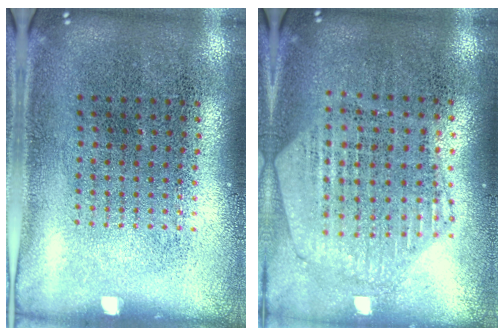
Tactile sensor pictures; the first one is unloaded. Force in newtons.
{"total": 1.2, "press": 1.1, "slide": 0.2}